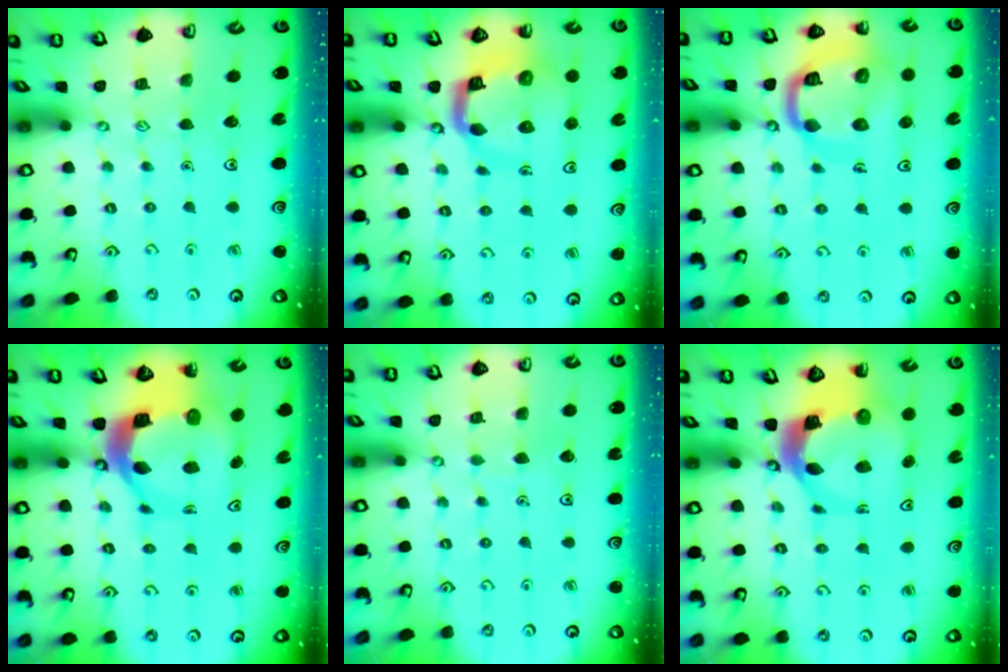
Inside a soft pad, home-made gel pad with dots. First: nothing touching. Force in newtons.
{"total": 10.0, "press": 9.9, "slide": 1.2}
{"total": 16.4, "press": 16.3, "slide": 1.8}
{"total": 11.0, "press": 10.8, "slide": 1.6}
{"total": 1.5, "press": 1.5, "slide": 0.2}
{"total": 6.8, "press": 6.7, "slide": 1.2}